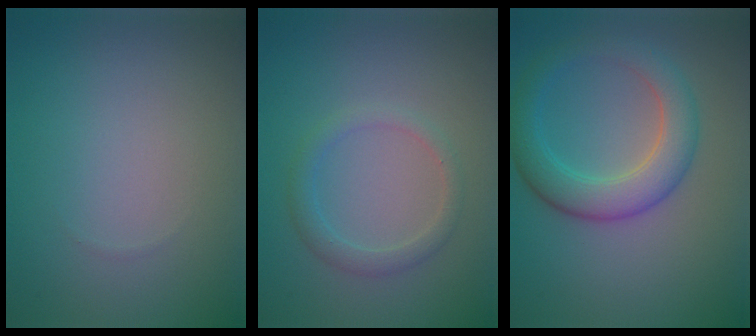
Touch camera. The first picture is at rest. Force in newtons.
{"total": 1.9, "press": 1.9, "slide": 0.0}
{"total": 4.9, "press": 4.9, "slide": 0.1}